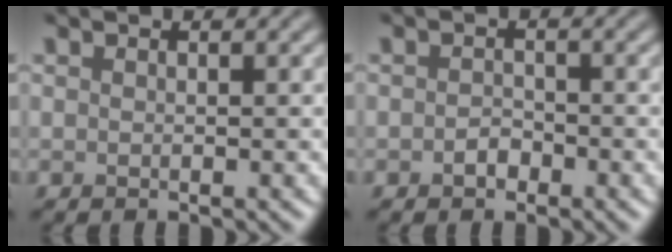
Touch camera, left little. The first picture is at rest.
{"total": 1.2, "force": [-0.6, 0.9, 0.6], "torque": [-0.011, 0.000, -0.013]}